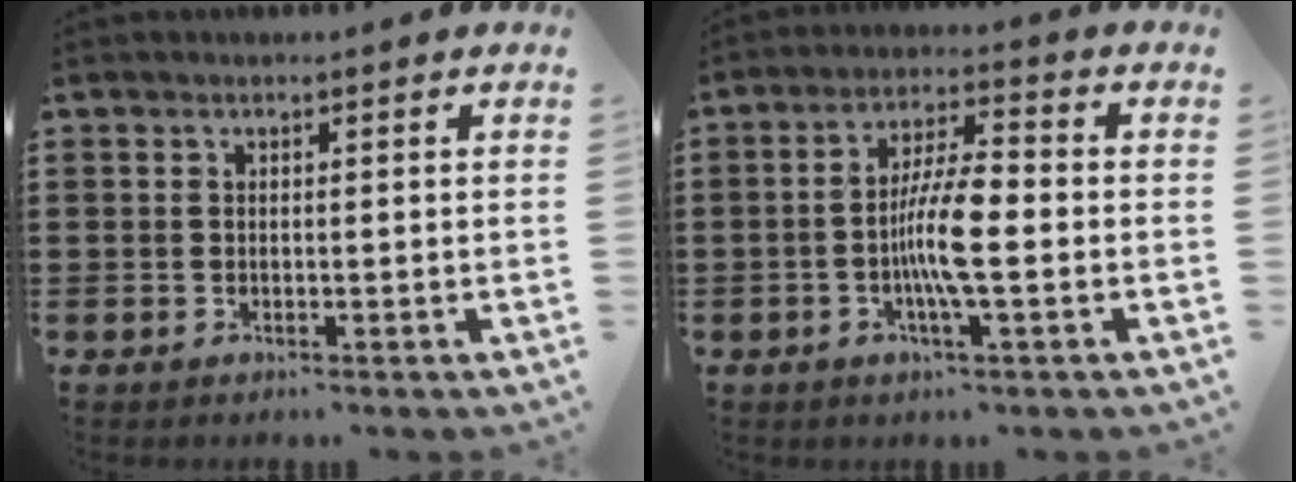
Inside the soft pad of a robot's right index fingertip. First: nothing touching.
{"total": 8.2, "force": [-1.5, 1.6, 7.9], "torque": [-0.156, -0.004, -0.034]}